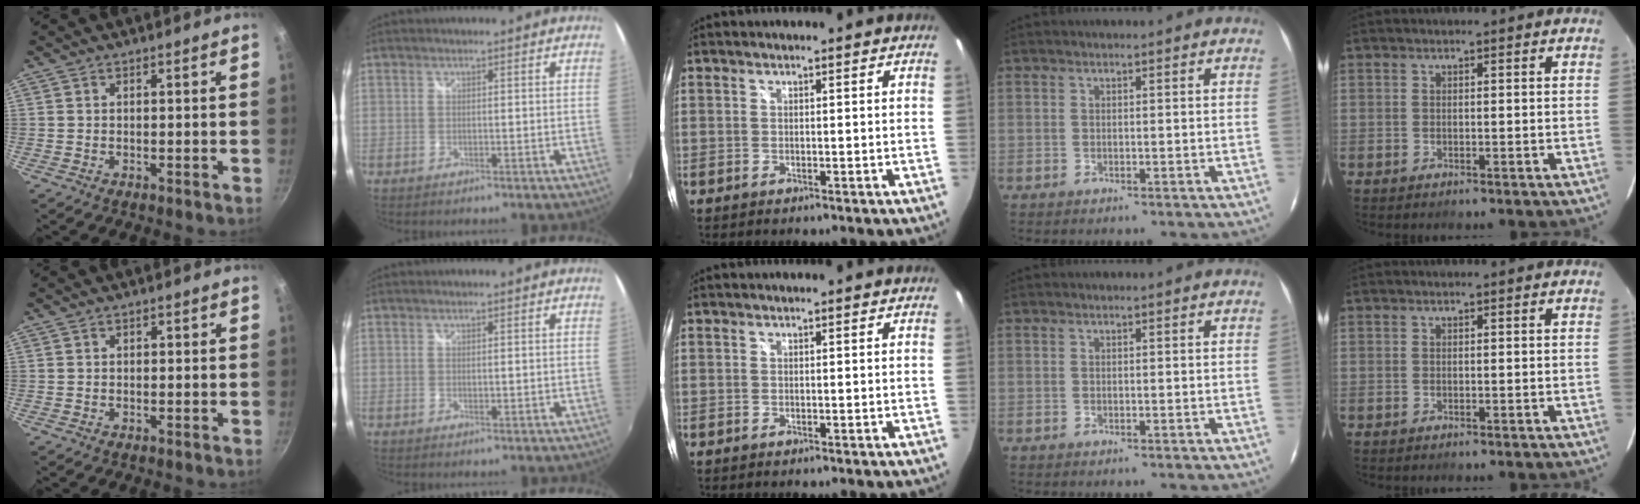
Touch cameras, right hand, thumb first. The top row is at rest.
{"thumb": {"total": 0.7, "force": [0.3, 0.5, 0.4], "torque": [-0.004, 0.004, 0.004]}, "index": {"total": 1.1, "force": [0.4, 0.4, 0.9], "torque": [-0.012, 0.000, 0.008]}}